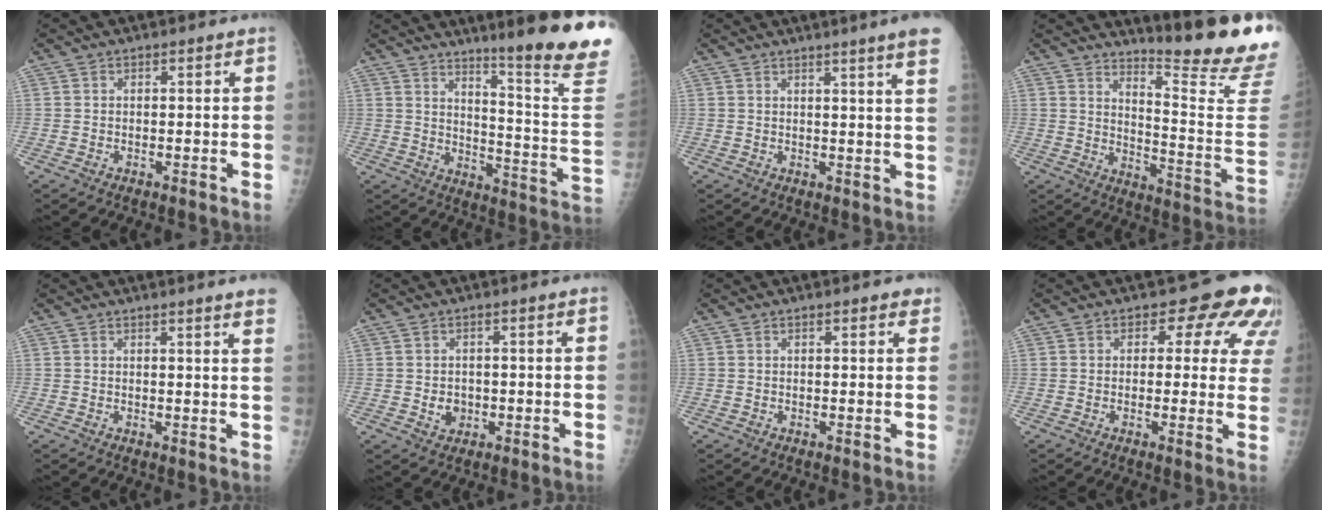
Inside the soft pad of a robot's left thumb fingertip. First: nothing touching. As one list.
[{"total": 21.4, "force": [16.0, -0.1, 14.2], "torque": [-0.170, -0.141, 0.211]}, {"total": 8.3, "force": [5.9, -0.7, 5.9], "torque": [-0.069, -0.019, 0.053]}, {"total": 19.4, "force": [17.4, -0.5, 8.6], "torque": [-0.105, -0.209, 0.227]}, {"total": 5.6, "force": [4.6, -0.5, 3.1], "torque": [-0.035, -0.015, 0.035]}, {"total": 3.1, "force": [-0.5, 2.6, 1.6], "torque": [-0.011, 0.002, -0.001]}, {"total": 2.3, "force": [1.4, 0.9, 1.5], "torque": [-0.010, -0.004, 0.014]}, {"total": 10.7, "force": [5.7, 6.4, 6.5], "torque": [-0.015, -0.016, 0.042]}]